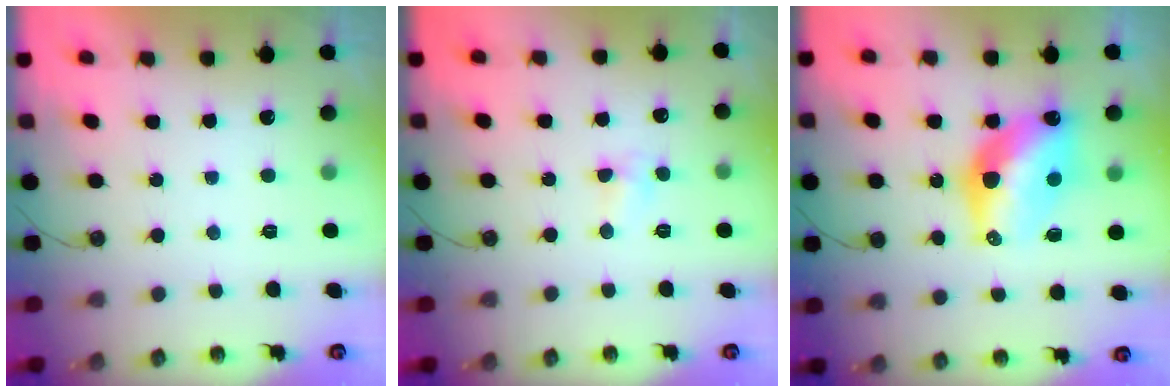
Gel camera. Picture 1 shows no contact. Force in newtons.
{"total": 3.9, "press": 3.9, "slide": 0.5}
{"total": 13.3, "press": 13.3, "slide": 0.9}